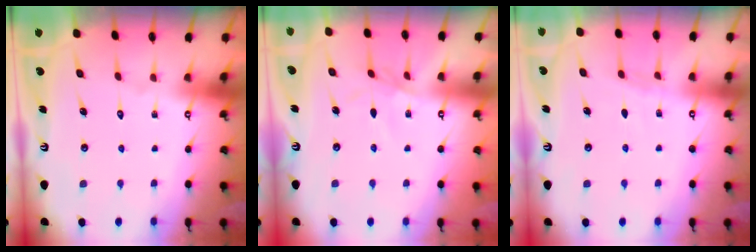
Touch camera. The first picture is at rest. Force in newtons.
{"total": 2.2, "press": 2.1, "slide": 0.5}
{"total": 3.1, "press": 3.1, "slide": 0.4}